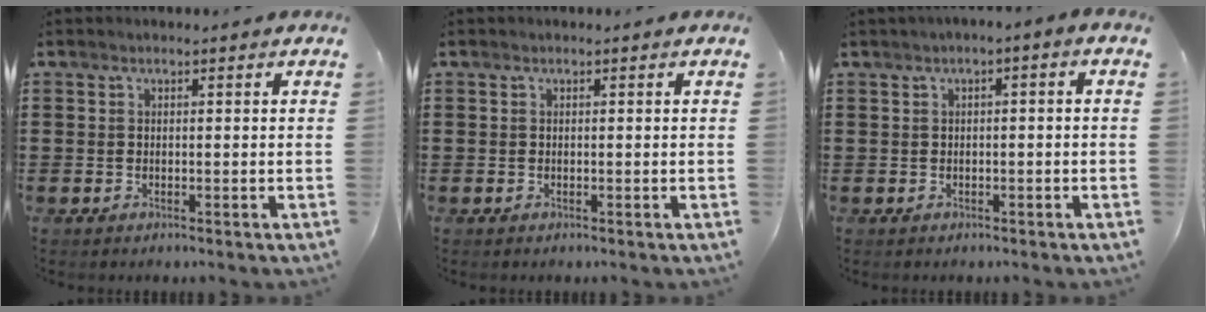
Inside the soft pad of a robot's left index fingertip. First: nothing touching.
{"total": 0.0}
{"total": 1.4, "force": [-0.8, 0.2, 1.2], "torque": [-0.019, -0.001, -0.015]}